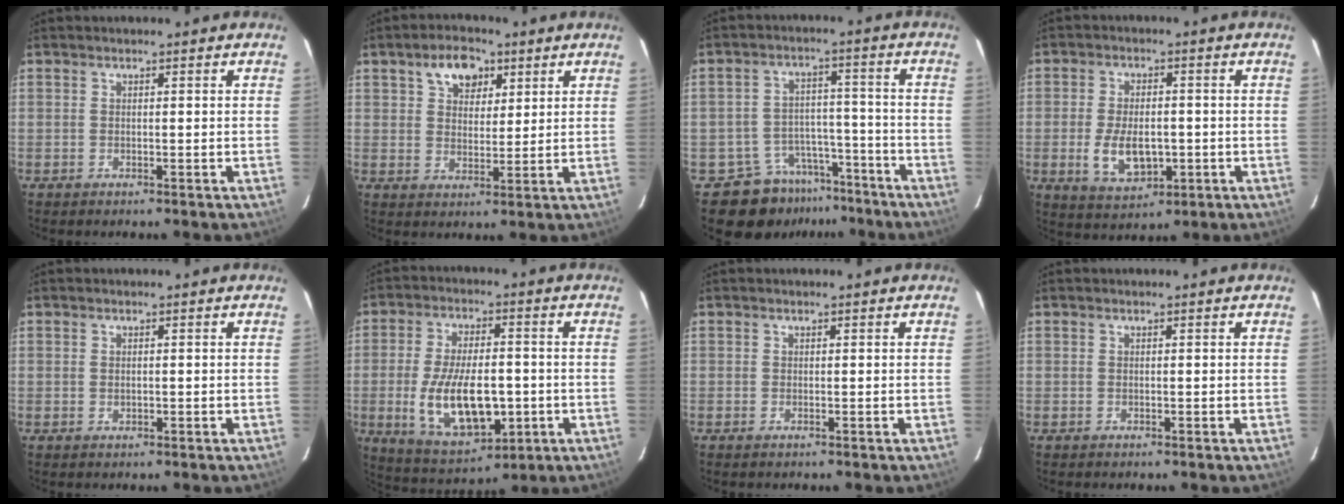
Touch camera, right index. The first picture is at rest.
{"total": 7.3, "force": [3.8, 4.6, 4.1], "torque": [-0.067, 0.015, 0.067]}
{"total": 9.3, "force": [-7.0, 5.9, 1.4], "torque": [-0.032, 0.037, -0.092]}
{"total": 9.1, "force": [-2.0, 5.1, 7.2], "torque": [-0.150, -0.011, -0.025]}
{"total": 0.9, "force": [0.0, 0.6, 0.7], "torque": [-0.011, 0.000, 0.000]}
{"total": 16.2, "force": [-3.0, 7.9, 13.8], "torque": [-0.272, -0.019, -0.034]}
{"total": 0.0}
{"total": 0.0}